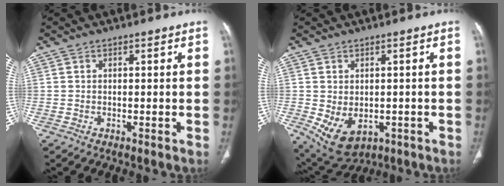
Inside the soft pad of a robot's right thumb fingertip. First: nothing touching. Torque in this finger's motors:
{"motor_torque": [-0.51, 0.33, 0.14, 0.69, 0.01]}